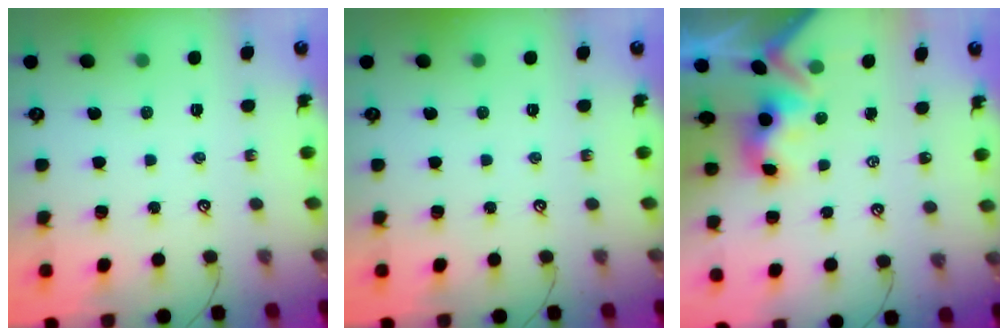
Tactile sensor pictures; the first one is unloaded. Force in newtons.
{"total": 0.0}
{"total": 3.3, "press": 3.3, "slide": 0.4}